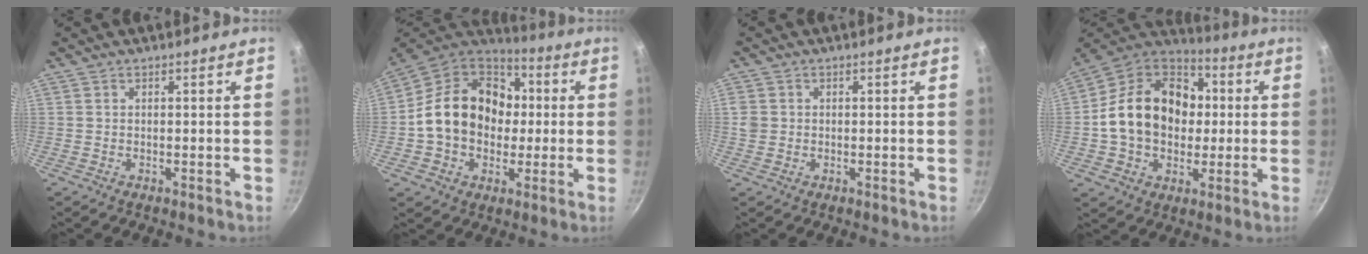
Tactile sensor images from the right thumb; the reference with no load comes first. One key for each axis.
{"total": 20.3, "fx": 0.6, "fy": 16.4, "fz": 11.9, "tx": -0.177, "ty": 0.037, "tz": 0.003}
{"total": 2.4, "fx": 0.1, "fy": 2.2, "fz": 1.0, "tx": -0.013, "ty": 0.003, "tz": 0.001}
{"total": 21.3, "fx": 0.8, "fy": 16.5, "fz": 13.4, "tx": -0.203, "ty": 0.034, "tz": 0.006}